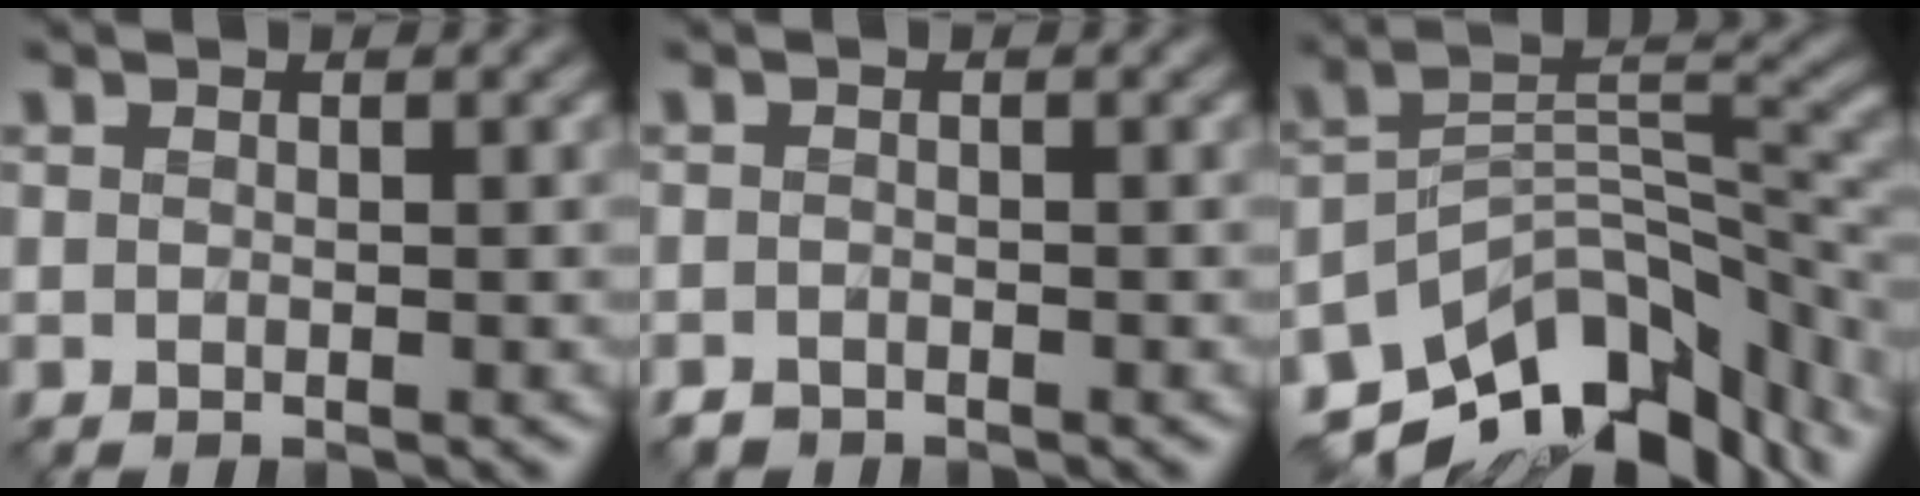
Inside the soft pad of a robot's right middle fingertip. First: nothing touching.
{"total": 0.8, "force": [-0.7, 0.3, -0.1], "torque": [0.004, 0.003, -0.014]}
{"total": 12.0, "force": [-8.6, 5.9, 5.9], "torque": [-0.103, 0.008, -0.143]}